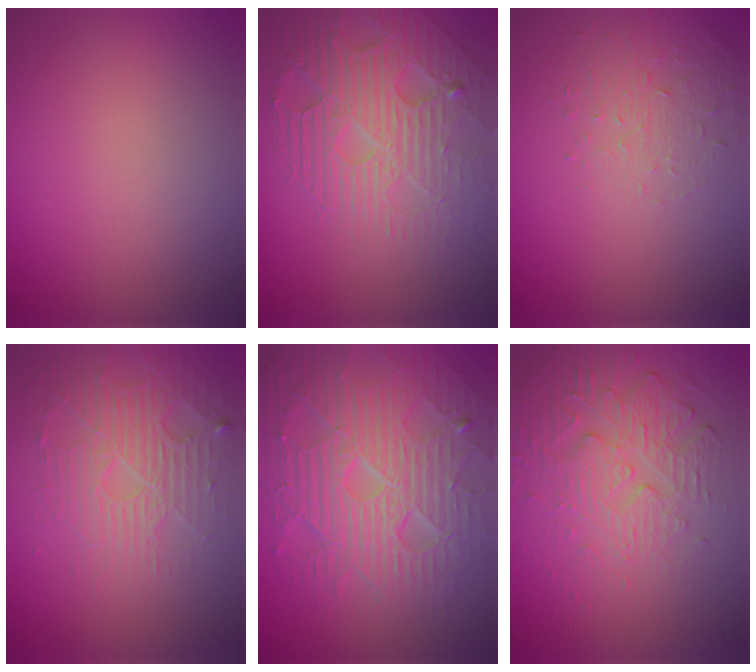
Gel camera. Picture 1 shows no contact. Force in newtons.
{"total": 7.5, "press": 5.4, "slide": 5.3}
{"total": 1.6, "press": 1.1, "slide": 1.2}
{"total": 3.9, "press": 3.4, "slide": 1.9}
{"total": 10.4, "press": 6.7, "slide": 8.0}
{"total": 6.0, "press": 3.6, "slide": 4.8}